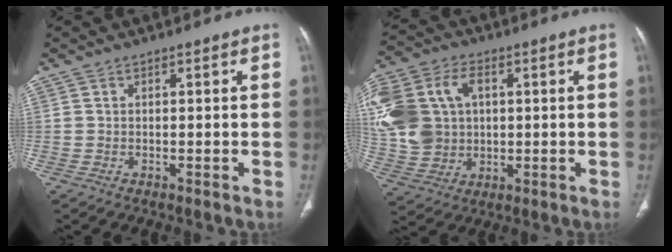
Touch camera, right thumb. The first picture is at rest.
{"total": 18.9, "force": [3.0, 14.5, 11.8], "torque": [-0.267, 0.020, 0.065]}